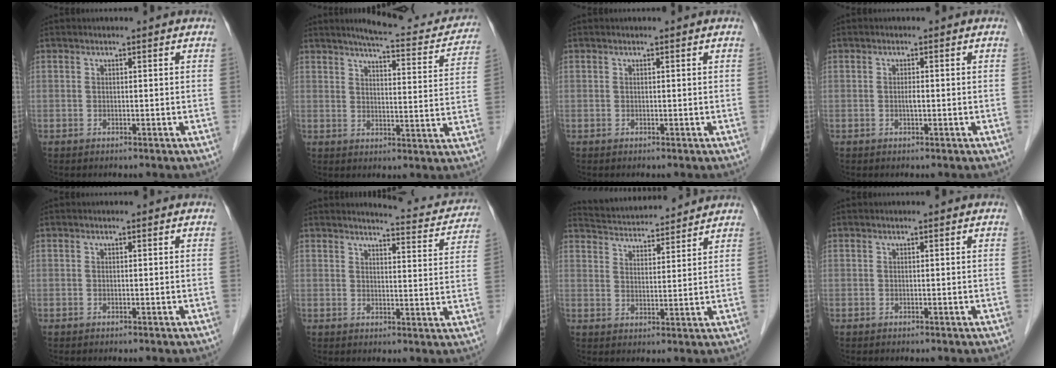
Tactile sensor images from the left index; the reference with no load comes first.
{"total": 14.9, "force": [13.4, 2.8, 5.9], "torque": [-0.061, -0.014, 0.153]}
{"total": 0.0}
{"total": 0.8, "force": [-0.3, 0.2, 0.8], "torque": [-0.014, -0.003, -0.006]}
{"total": 0.0}
{"total": 10.5, "force": [10.2, 1.5, 2.0], "torque": [-0.011, -0.026, 0.103]}
{"total": 11.7, "force": [11.2, 1.7, 2.8], "torque": [-0.052, 0.020, 0.174]}
{"total": 0.0}